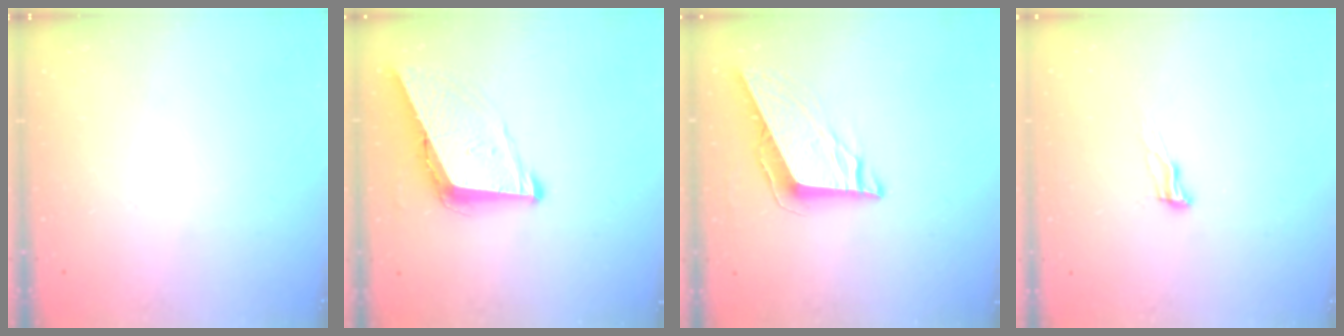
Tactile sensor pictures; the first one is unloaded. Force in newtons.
{"total": 8.7, "press": 8.4, "slide": 2.4}
{"total": 8.8, "press": 8.7, "slide": 1.4}
{"total": 8.0, "press": 7.7, "slide": 2.0}